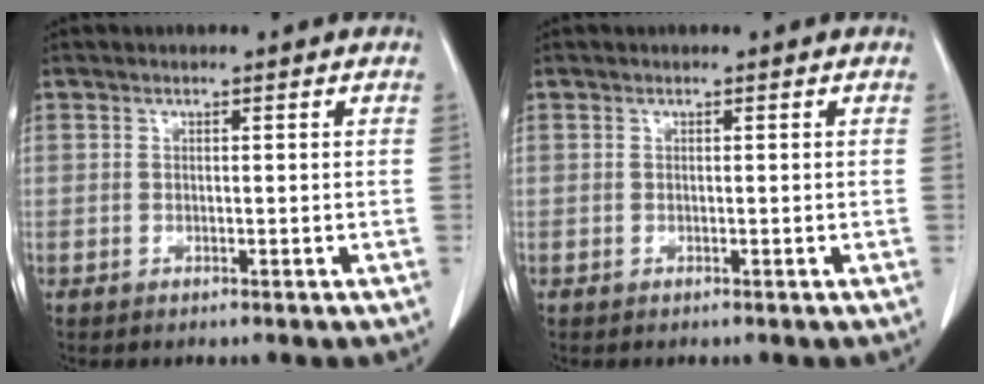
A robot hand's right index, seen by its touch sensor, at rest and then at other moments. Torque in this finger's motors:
{"motor_torque": [0.00, 0.00, 0.00, 0.00]}